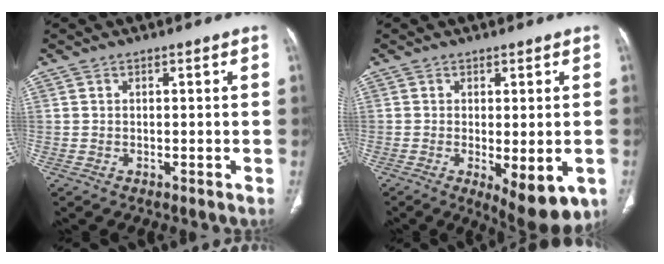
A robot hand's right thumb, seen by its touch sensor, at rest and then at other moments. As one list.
[{"total": 10.0, "force": [-3.4, 3.7, 8.6], "torque": [-0.116, -0.016, -0.043]}]